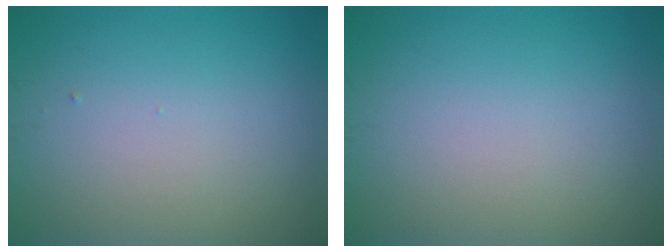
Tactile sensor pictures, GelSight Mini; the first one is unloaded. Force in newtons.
{"total": 0.0}